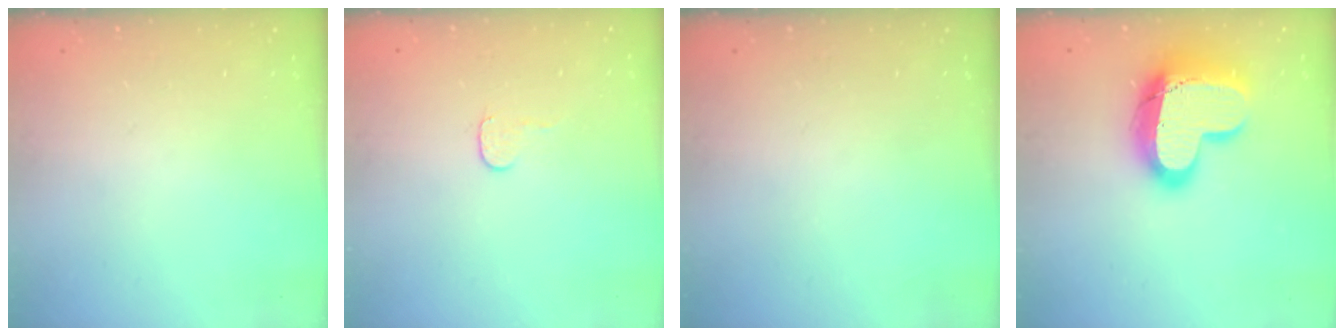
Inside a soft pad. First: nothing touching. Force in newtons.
{"total": 4.0, "press": 4.0, "slide": 0.4}
{"total": 0.0}
{"total": 23.1, "press": 23.0, "slide": 1.7}